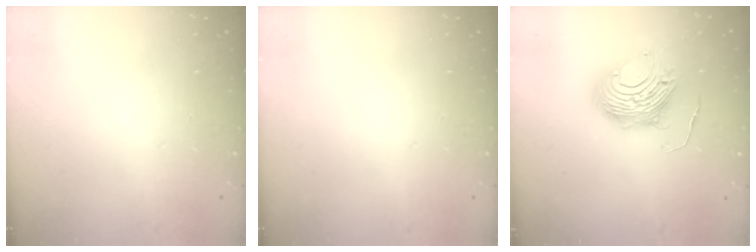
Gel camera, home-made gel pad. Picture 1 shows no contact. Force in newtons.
{"total": 0.0}
{"total": 13.0, "press": 12.9, "slide": 1.4}